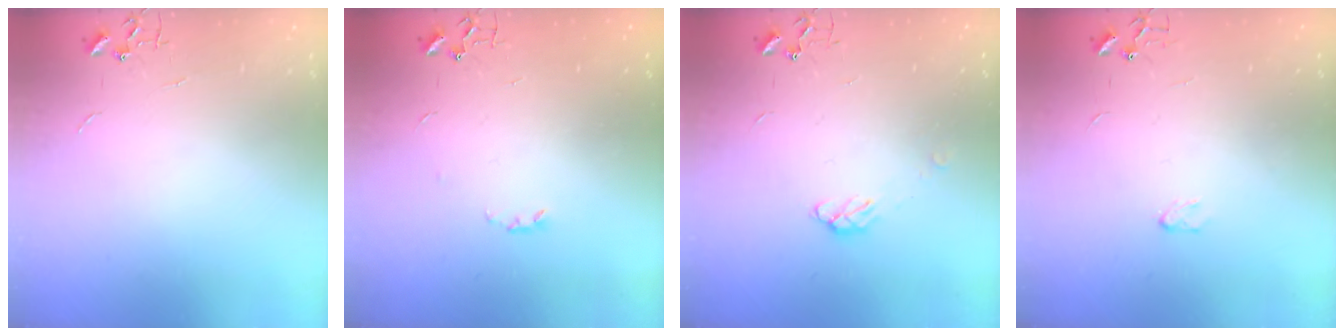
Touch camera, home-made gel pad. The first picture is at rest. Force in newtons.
{"total": 2.9, "press": 2.8, "slide": 0.5}
{"total": 6.2, "press": 6.2, "slide": 0.8}
{"total": 2.9, "press": 2.9, "slide": 0.4}